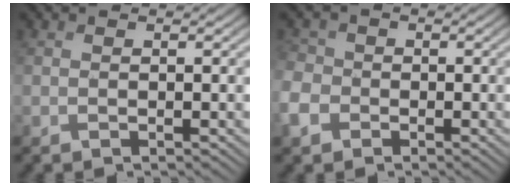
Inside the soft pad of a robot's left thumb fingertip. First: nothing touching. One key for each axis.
{"total": 4.2, "fx": -1.8, "fy": 3.5, "fz": 1.5, "tx": -0.052, "ty": -0.002, "tz": -0.055}